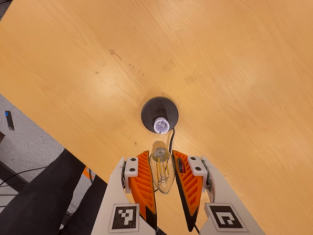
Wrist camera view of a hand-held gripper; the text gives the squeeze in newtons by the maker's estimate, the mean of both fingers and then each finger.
{"total": 11.6, "left": 11.7, "right": 11.5}